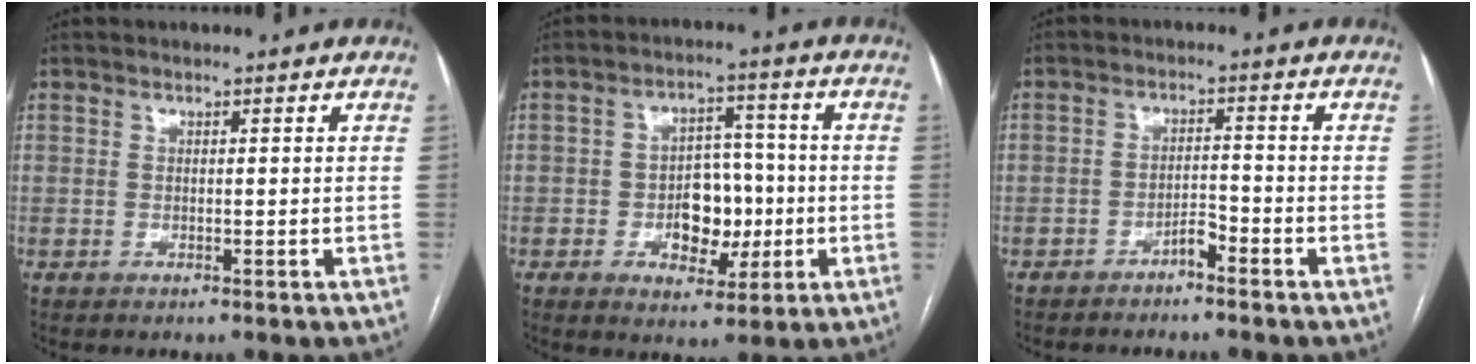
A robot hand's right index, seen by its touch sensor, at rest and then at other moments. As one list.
[{"total": 8.6, "force": [-1.8, 5.4, 6.5], "torque": [-0.097, 0.021, -0.019]}, {"total": 2.9, "force": [-2.4, 0.9, 1.4], "torque": [-0.022, 0.005, -0.042]}]